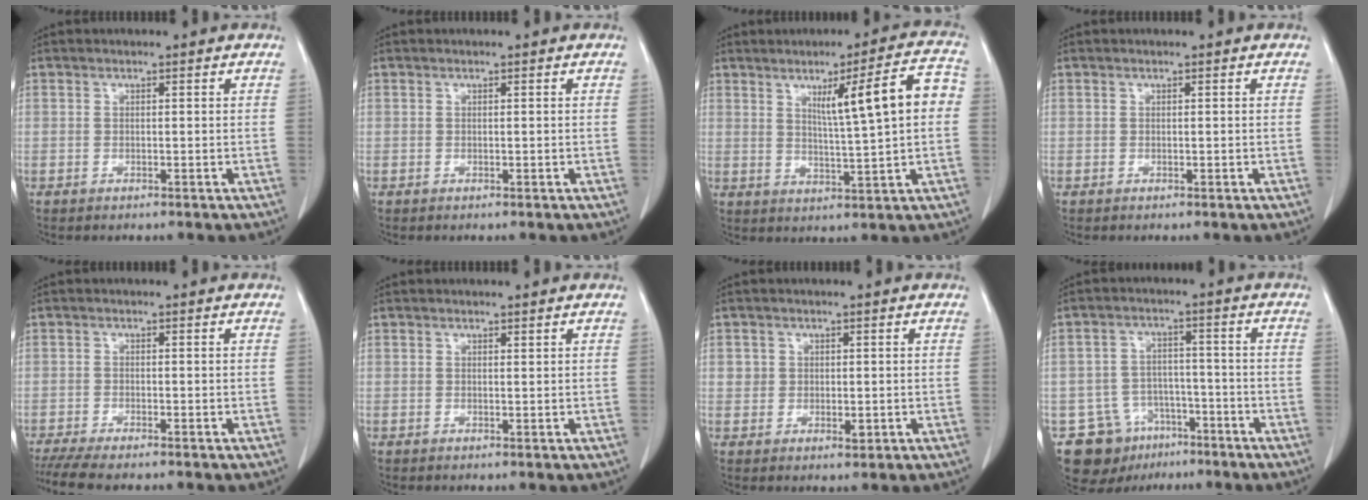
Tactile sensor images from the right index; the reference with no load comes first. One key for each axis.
{"total": 0.0}
{"total": 10.9, "fx": 2.4, "fy": 0.2, "fz": 10.7, "tx": -0.156, "ty": 0.011, "tz": 0.037}
{"total": 0.0}
{"total": 3.8, "fx": -2.7, "fy": 0.1, "fz": 2.6, "tx": -0.048, "ty": -0.011, "tz": -0.054}
{"total": 0.7, "fx": 0.6, "fy": 0.0, "fz": 0.3, "tx": -0.002, "ty": -0.006, "tz": 0.008}
{"total": 2.5, "fx": 0.4, "fy": 2.2, "fz": 1.2, "tx": -0.010, "ty": -0.002, "tz": 0.002}
{"total": 9.2, "fx": -5.3, "fy": 7.3, "fz": 1.7, "tx": -0.030, "ty": 0.028, "tz": -0.076}